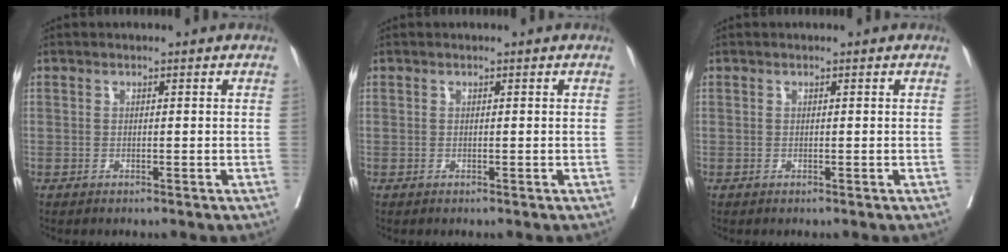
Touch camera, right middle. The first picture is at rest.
{"total": 0.0}
{"total": 0.0}